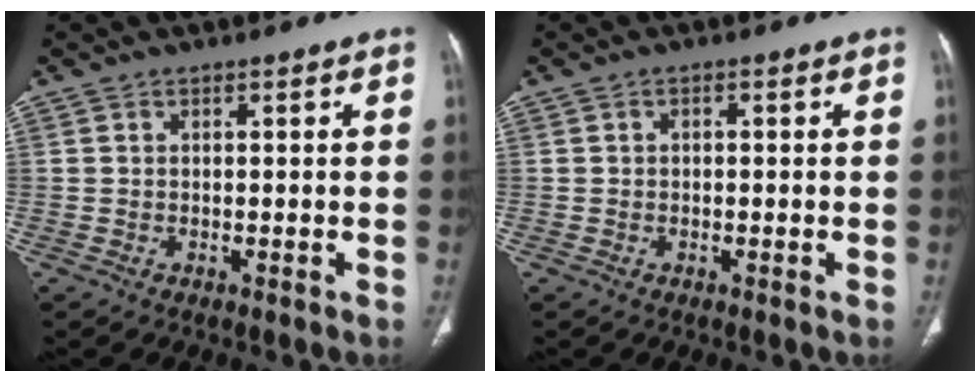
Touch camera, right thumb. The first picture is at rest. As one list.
[{"total": 0.5, "force": [0.0, 0.4, 0.4], "torque": [-0.004, 0.001, -0.002]}]